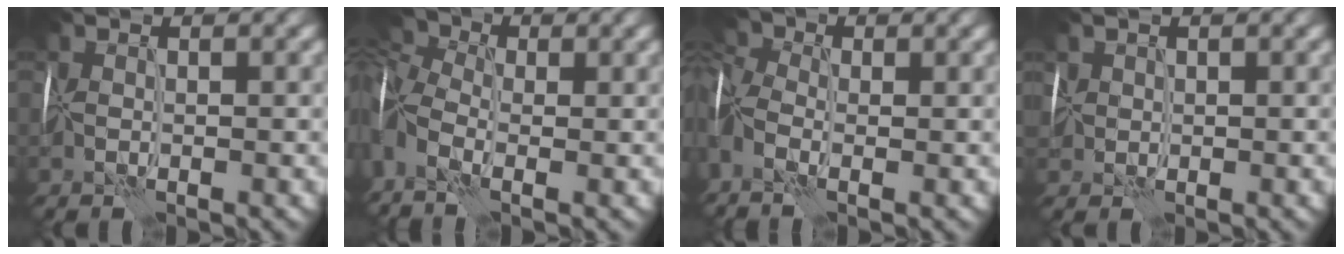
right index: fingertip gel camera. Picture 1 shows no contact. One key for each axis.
{"total": 8.5, "fx": -1.6, "fy": 4.8, "fz": 6.8, "tx": -0.163, "ty": -0.011, "tz": -0.032}
{"total": 6.7, "fx": -0.3, "fy": 4.3, "fz": 5.2, "tx": -0.123, "ty": 0.018, "tz": -0.012}
{"total": 0.9, "fx": 0.4, "fy": 0.8, "fz": 0.0, "tx": -0.005, "ty": 0.002, "tz": 0.007}